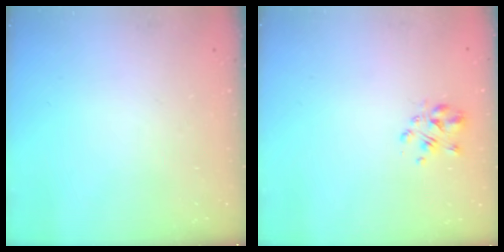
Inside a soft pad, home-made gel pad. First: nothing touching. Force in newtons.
{"total": 3.3, "press": 3.2, "slide": 0.9}